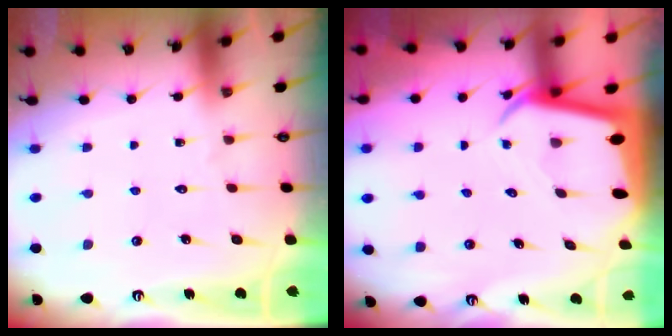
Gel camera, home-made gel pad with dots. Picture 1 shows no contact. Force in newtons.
{"total": 3.2, "press": 3.2, "slide": 0.3}